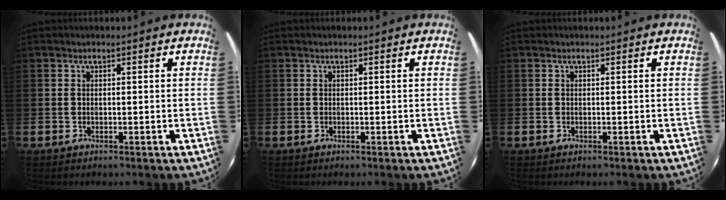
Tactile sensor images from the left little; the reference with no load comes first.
{"total": 0.0}
{"total": 0.0}